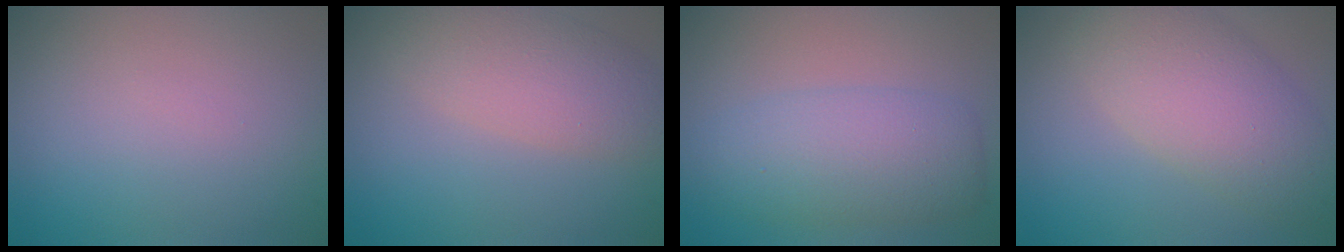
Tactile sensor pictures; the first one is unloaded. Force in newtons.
{"total": 4.6, "press": 4.6, "slide": 0.2}
{"total": 5.0, "press": 5.0, "slide": 0.2}
{"total": 6.6, "press": 6.6, "slide": 0.2}